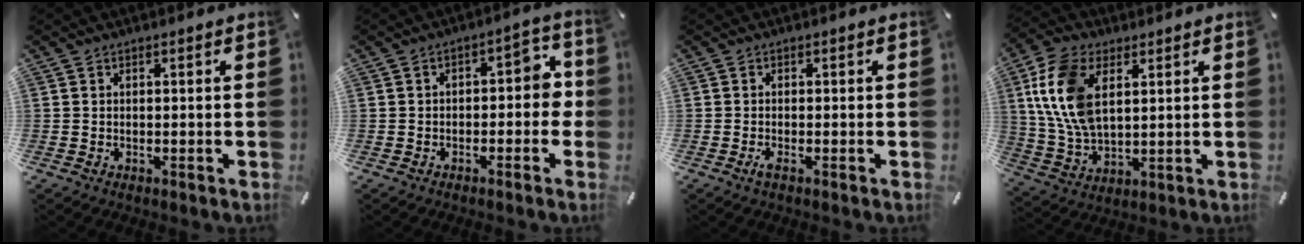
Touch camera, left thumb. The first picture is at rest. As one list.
[{"total": 5.5, "force": [-1.6, 3.3, 4.1], "torque": [-0.056, 0.016, -0.035]}, {"total": 1.5, "force": [-0.7, 0.4, 1.3], "torque": [-0.031, -0.002, -0.015]}, {"total": 13.6, "force": [4.1, 8.4, 9.9], "torque": [-0.246, -0.004, 0.070]}]